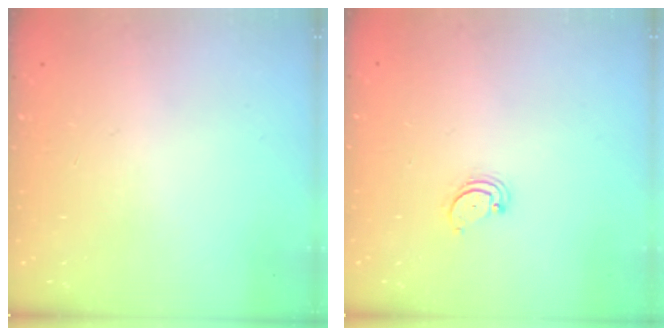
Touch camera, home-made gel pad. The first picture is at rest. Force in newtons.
{"total": 2.6, "press": 2.5, "slide": 0.3}